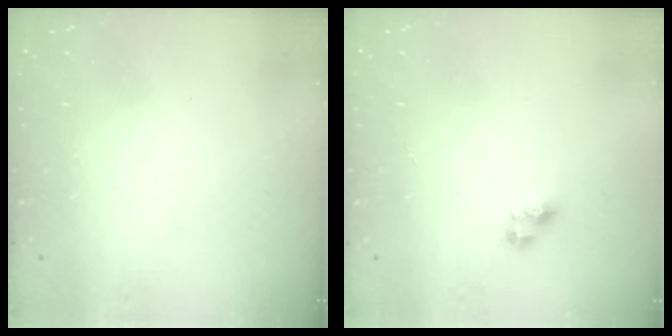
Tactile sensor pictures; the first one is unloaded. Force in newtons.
{"total": 3.0, "press": 3.0, "slide": 0.3}